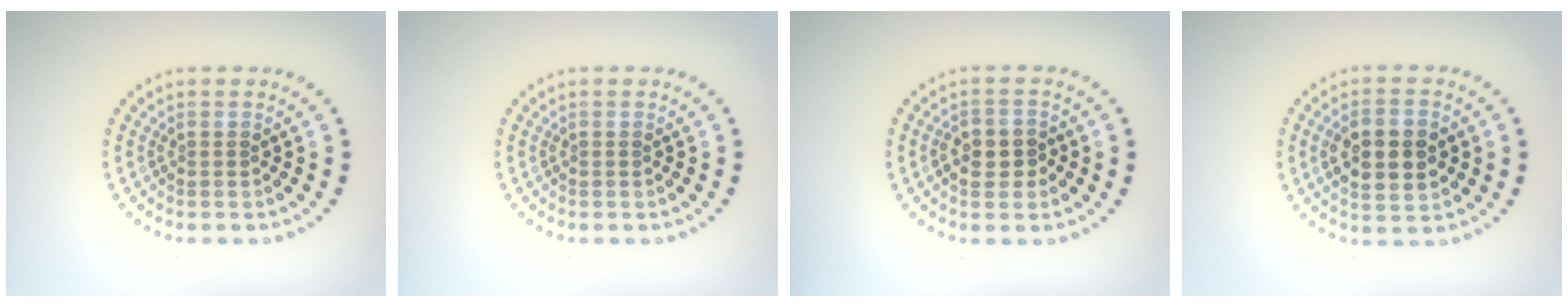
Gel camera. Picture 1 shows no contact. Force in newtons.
{"total": 0.0}
{"total": 2.8, "press": 2.8, "slide": 0.6}
{"total": 5.5, "press": 5.5, "slide": 0.4}